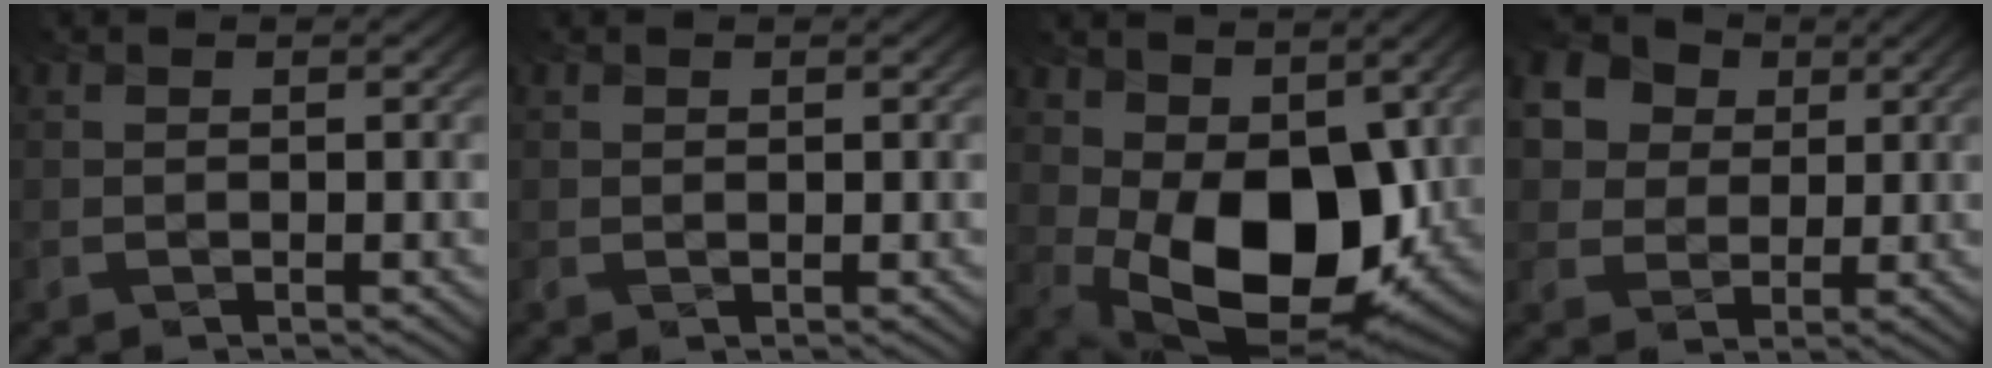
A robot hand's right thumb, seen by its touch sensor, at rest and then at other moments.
{"total": 0.0}
{"total": 15.6, "force": [0.5, 9.4, 12.4], "torque": [-0.202, -0.034, 0.027]}
{"total": 11.1, "force": [4.4, 9.1, 4.5], "torque": [-0.158, 0.024, 0.086]}